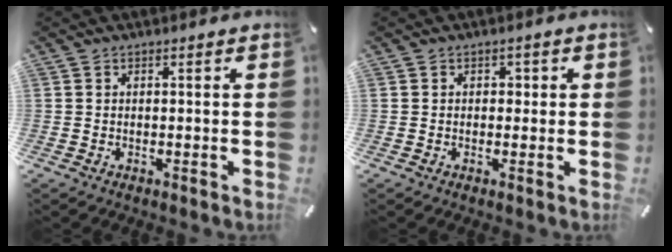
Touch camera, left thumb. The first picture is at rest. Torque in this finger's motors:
{"motor_torque": [0.22, 0.46, -0.15, -0.18, 0.00]}